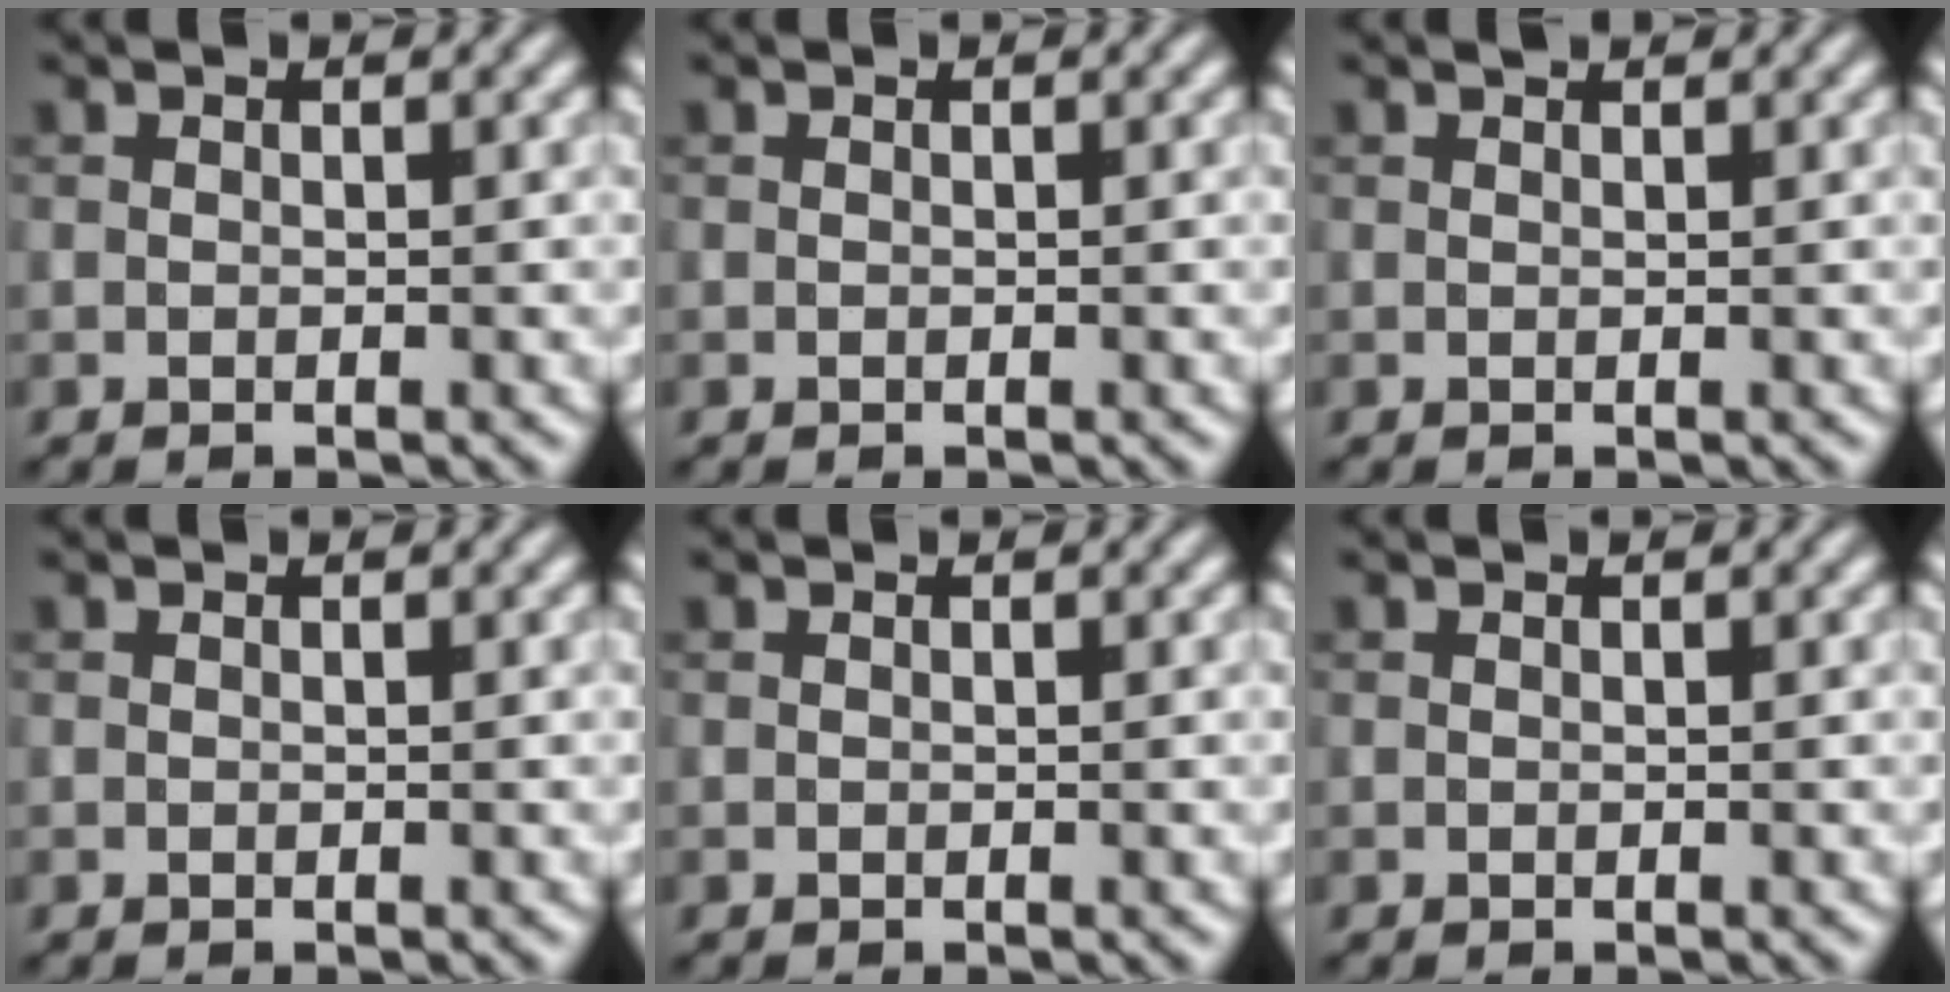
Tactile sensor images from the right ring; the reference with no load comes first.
{"total": 0.0}
{"total": 0.5, "force": [0.5, 0.1, 0.1], "torque": [-0.003, 0.000, 0.009]}
{"total": 0.0}
{"total": 0.0}
{"total": 0.0}